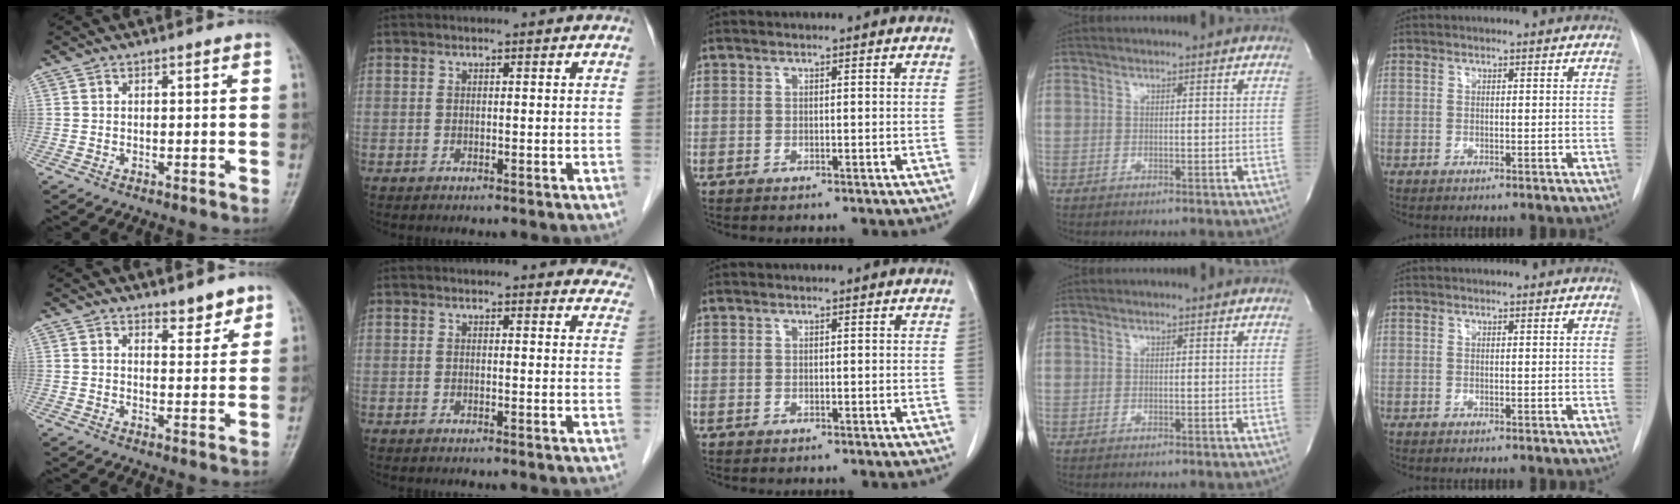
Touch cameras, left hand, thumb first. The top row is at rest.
{"thumb": {"total": 3.9, "force": [3.1, 1.6, 1.6], "torque": [-0.001, -0.023, 0.045]}, "index": {"total": 9.1, "force": [8.7, 2.5, 1.0], "torque": [0.033, -0.013, 0.058]}}